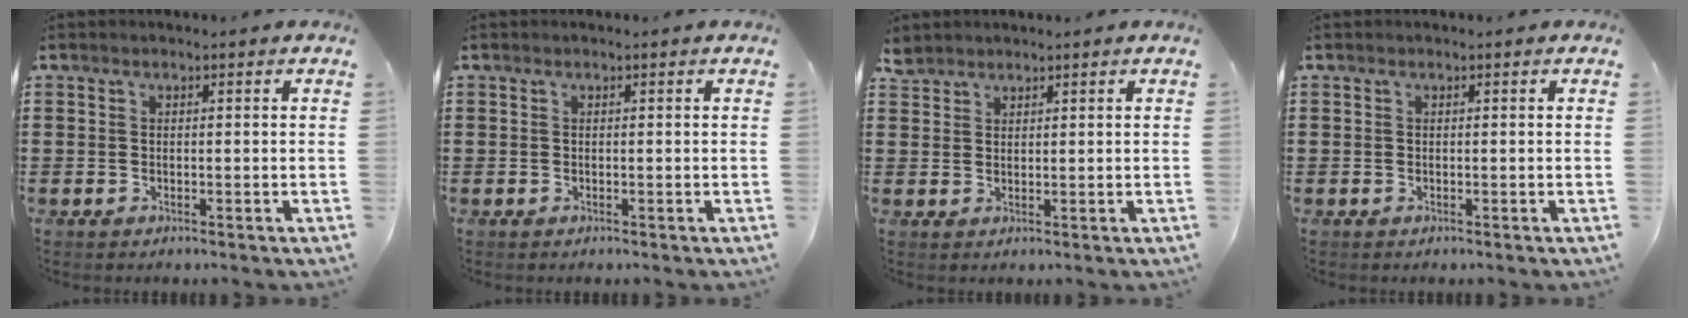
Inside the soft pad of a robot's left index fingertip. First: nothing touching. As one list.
[{"total": 0.0}, {"total": 2.2, "force": [2.0, 0.8, 0.2], "torque": [-0.010, 0.003, 0.041]}, {"total": 0.0}]